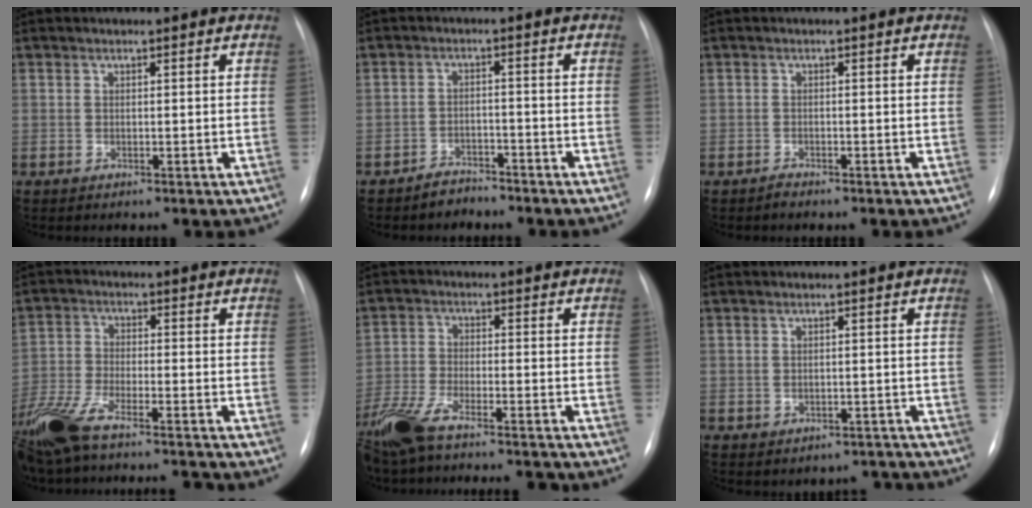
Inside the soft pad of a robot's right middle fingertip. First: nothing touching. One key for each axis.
{"total": 2.9, "fx": -2.6, "fy": 1.2, "fz": 0.0, "tx": -0.009, "ty": 0.002, "tz": -0.042}
{"total": 0.6, "fx": -0.6, "fy": 0.0, "fz": 0.1, "tx": -0.003, "ty": -0.002, "tz": -0.012}
{"total": 14.0, "fx": -11.6, "fy": 1.9, "fz": 7.6, "tx": -0.164, "ty": -0.019, "tz": -0.202}
{"total": 13.8, "fx": -11.4, "fy": 2.4, "fz": 7.4, "tx": -0.151, "ty": -0.019, "tz": -0.190}
{"total": 3.0, "fx": -2.2, "fy": 1.9, "fz": 0.2, "tx": 0.000, "ty": 0.023, "tz": -0.024}